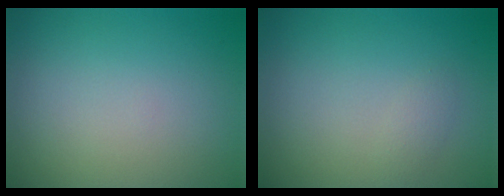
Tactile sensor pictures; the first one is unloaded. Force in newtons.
{"total": 0.8, "press": 0.8, "slide": 0.0}